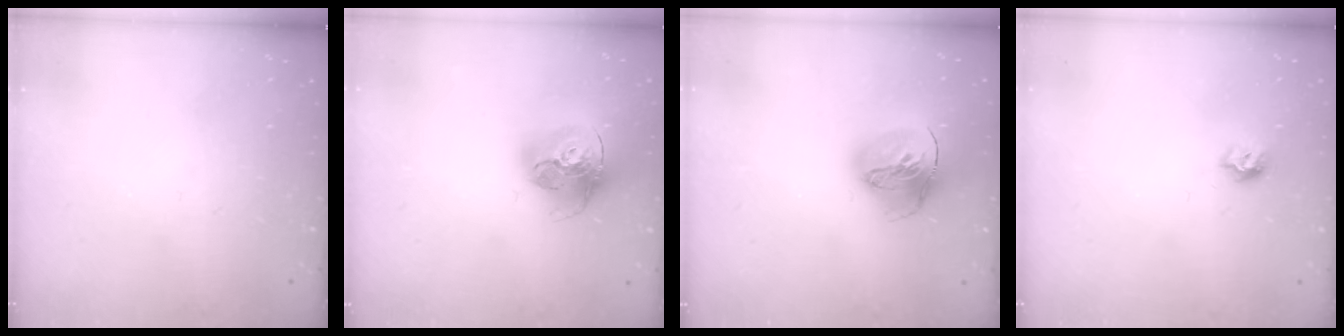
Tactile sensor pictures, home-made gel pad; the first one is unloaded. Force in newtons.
{"total": 18.4, "press": 18.3, "slide": 1.8}
{"total": 16.9, "press": 16.8, "slide": 1.7}
{"total": 6.7, "press": 6.7, "slide": 0.8}